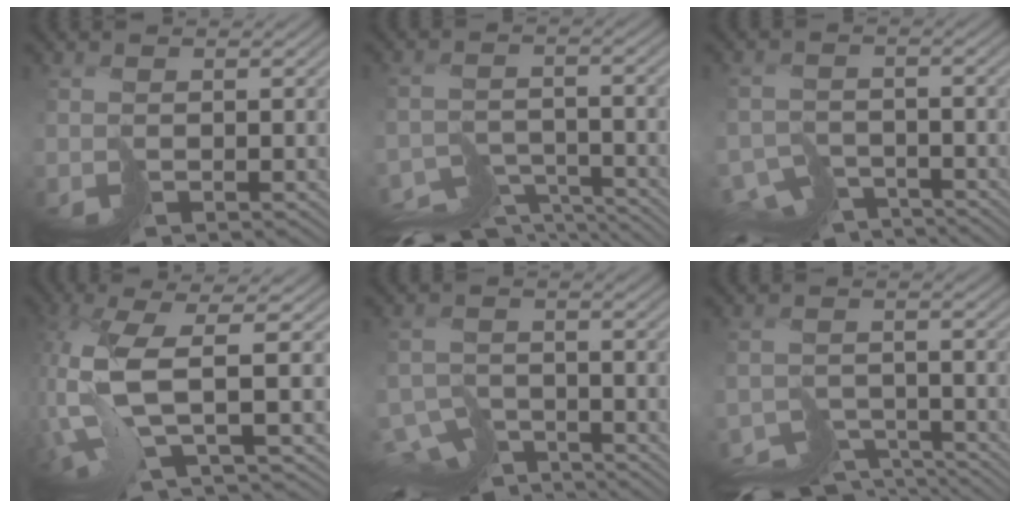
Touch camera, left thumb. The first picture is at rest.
{"total": 9.6, "force": [-9.0, 2.3, 2.5], "torque": [-0.030, -0.013, -0.136]}
{"total": 8.4, "force": [-7.3, 3.5, 2.2], "torque": [-0.026, -0.012, -0.116]}
{"total": 8.1, "force": [0.0, 1.6, 8.0], "torque": [-0.177, -0.003, -0.013]}
{"total": 10.0, "force": [-8.7, 4.0, 3.0], "torque": [-0.044, -0.013, -0.139]}
{"total": 8.3, "force": [-7.8, 2.2, 2.2], "torque": [-0.022, -0.013, -0.118]}